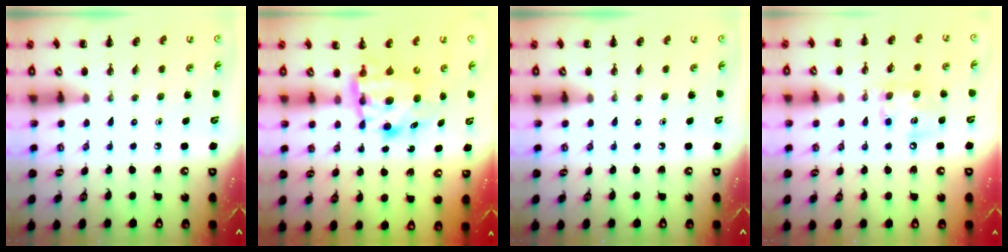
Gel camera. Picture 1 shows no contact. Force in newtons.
{"total": 6.5, "press": 6.4, "slide": 0.9}
{"total": 0.0}
{"total": 11.9, "press": 11.7, "slide": 1.9}